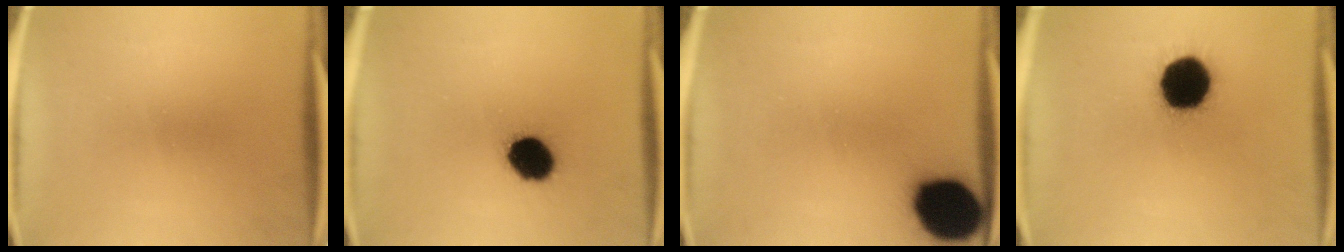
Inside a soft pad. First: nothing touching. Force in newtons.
{"total": 10.8}
{"total": 17.8}
{"total": 18.4}